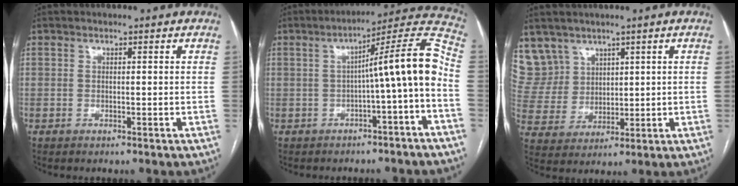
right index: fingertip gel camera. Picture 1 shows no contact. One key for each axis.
{"total": 11.8, "fx": -2.0, "fy": -0.4, "fz": 11.6, "tx": -0.152, "ty": 0.037, "tz": -0.034}
{"total": 8.3, "fx": 5.6, "fy": 6.1, "fz": 0.2, "tx": -0.016, "ty": 0.023, "tz": 0.133}